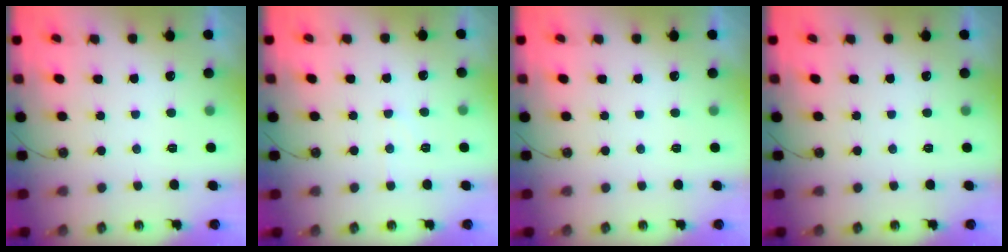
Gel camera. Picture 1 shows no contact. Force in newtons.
{"total": 3.9, "press": 3.8, "slide": 0.6}
{"total": 0.0}
{"total": 0.0}